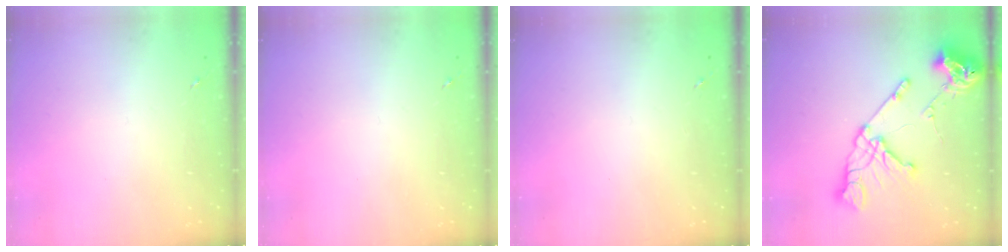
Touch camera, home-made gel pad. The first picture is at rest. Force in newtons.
{"total": 0.0}
{"total": 0.0}
{"total": 18.8, "press": 18.7, "slide": 1.7}